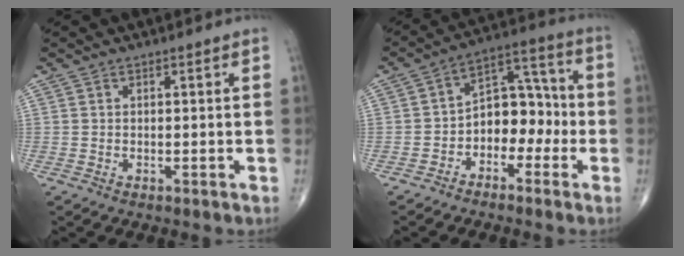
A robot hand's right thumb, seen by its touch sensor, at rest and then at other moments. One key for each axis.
{"total": 10.1, "fx": -2.8, "fy": 7.1, "fz": 6.7, "tx": -0.064, "ty": 0.049, "tz": -0.058}